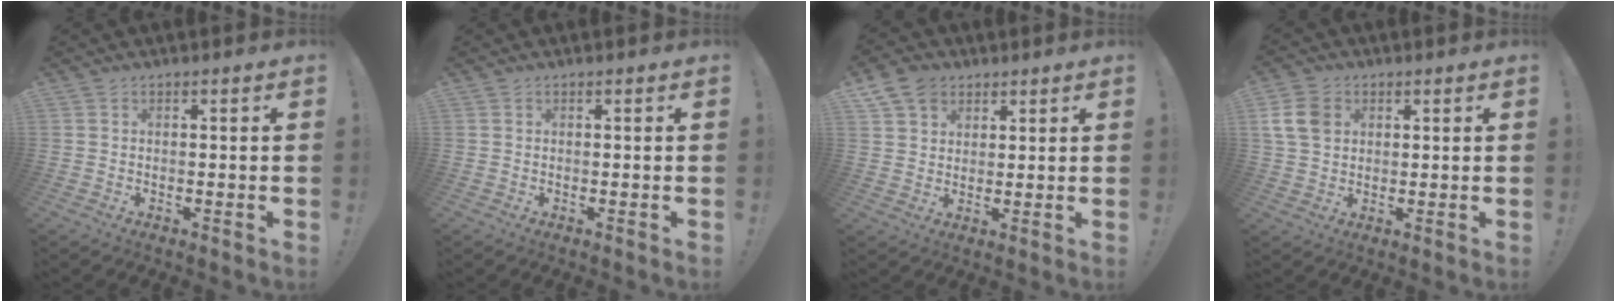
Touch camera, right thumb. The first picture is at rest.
{"total": 0.0}
{"total": 8.2, "force": [4.9, 6.0, 2.9], "torque": [-0.057, -0.021, 0.100]}
{"total": 9.5, "force": [2.8, 7.2, 5.5], "torque": [-0.106, -0.002, 0.055]}